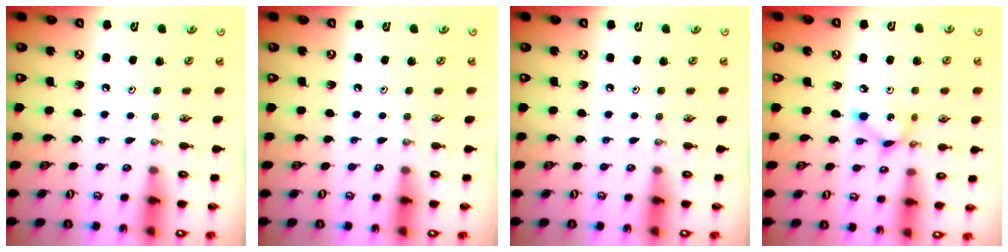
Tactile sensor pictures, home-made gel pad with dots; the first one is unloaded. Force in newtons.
{"total": 0.0}
{"total": 0.0}
{"total": 6.2, "press": 6.2, "slide": 0.2}